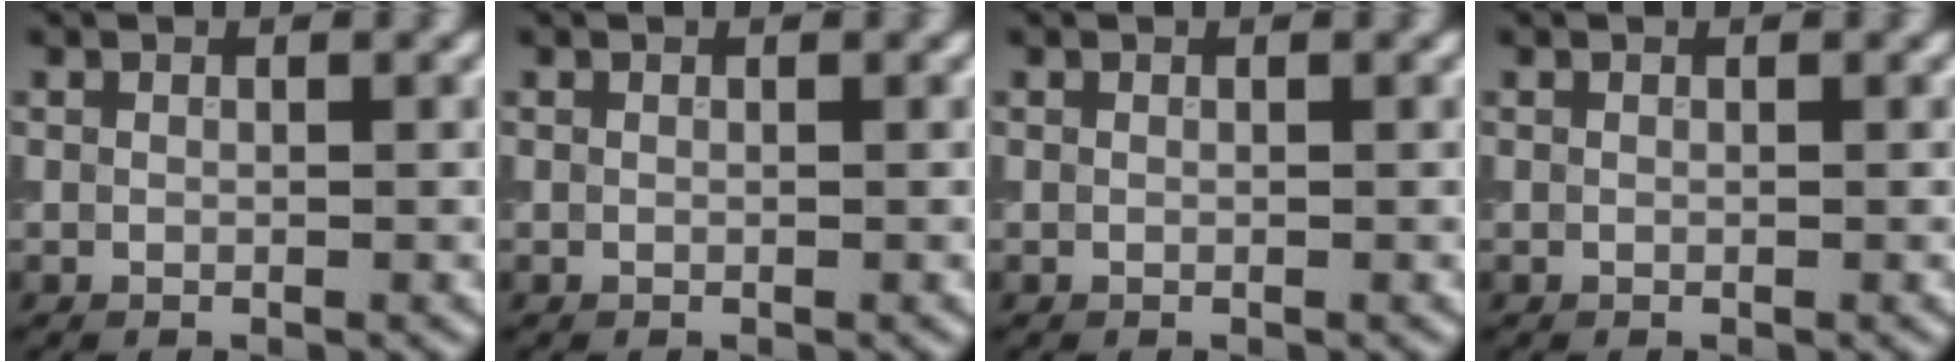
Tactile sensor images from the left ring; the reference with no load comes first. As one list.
[{"total": 0.0}, {"total": 0.0}, {"total": 0.0}]